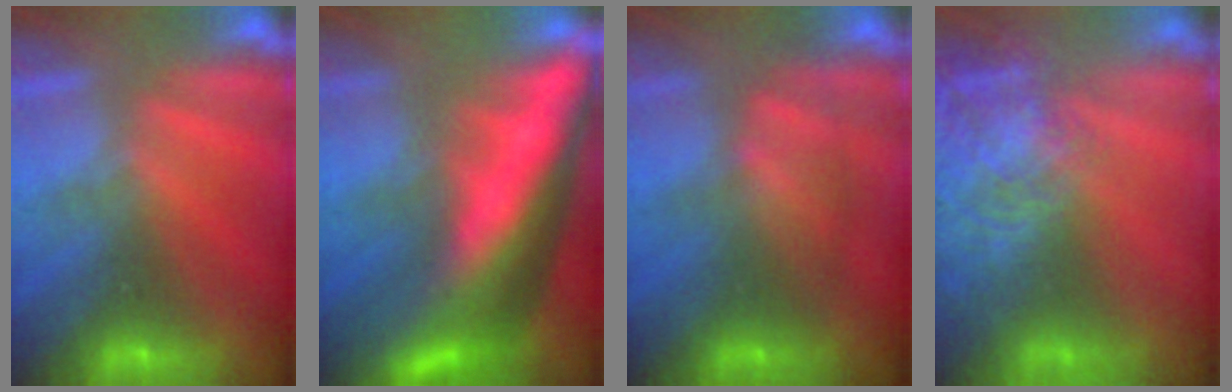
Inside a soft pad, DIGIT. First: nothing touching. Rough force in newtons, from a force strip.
{"total": 9.8}
{"total": 2.3}
{"total": 7.7}